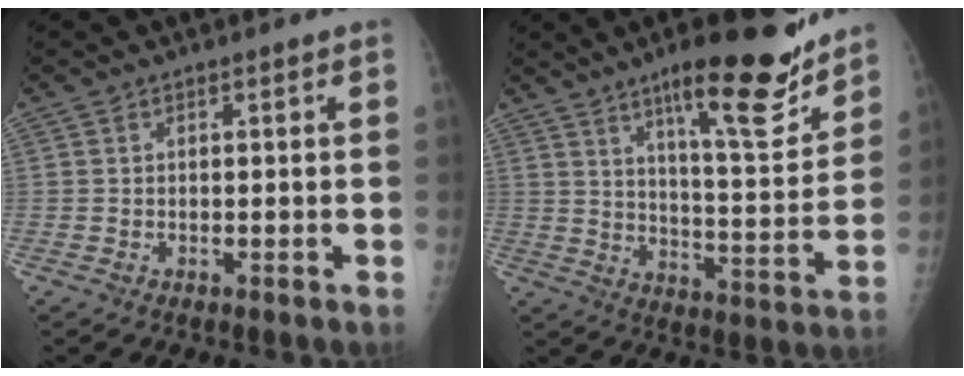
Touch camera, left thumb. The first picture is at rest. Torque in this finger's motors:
{"motor_torque": [1.54, -0.44, 1.23, -0.85, 0.20]}